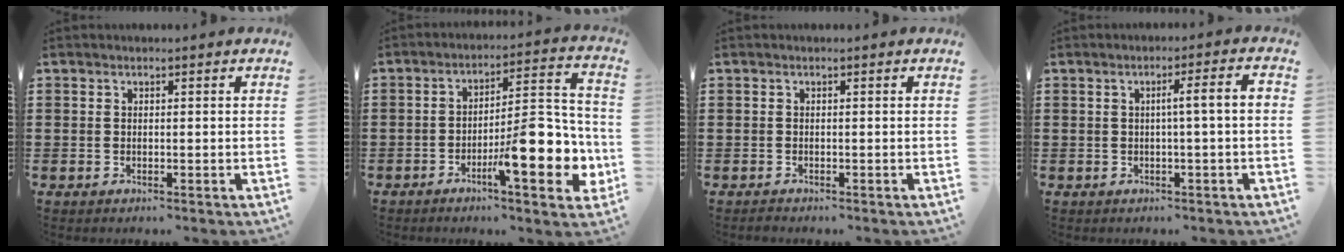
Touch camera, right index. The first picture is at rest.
{"total": 12.5, "force": [-5.0, 3.6, 10.8], "torque": [-0.155, -0.003, -0.089]}
{"total": 0.7, "force": [-0.7, -0.2, -0.1], "torque": [0.003, -0.001, -0.014]}
{"total": 3.6, "force": [-0.3, -0.6, 3.5], "torque": [-0.061, -0.006, -0.010]}